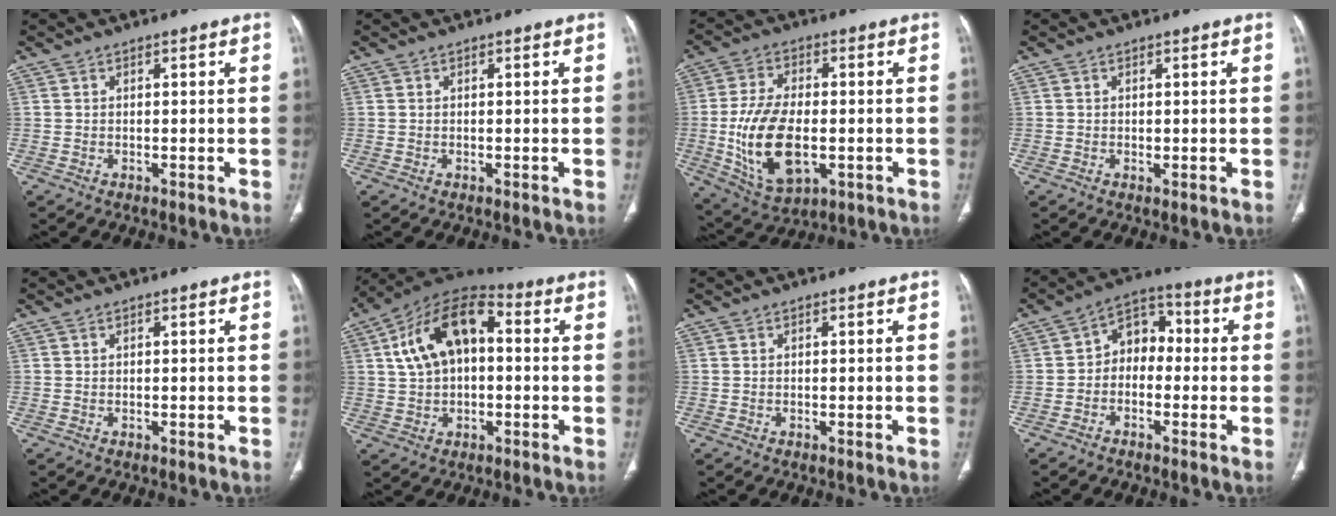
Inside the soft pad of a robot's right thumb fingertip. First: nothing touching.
{"total": 0.0}
{"total": 15.7, "force": [-2.4, 8.6, 13.0], "torque": [-0.245, -0.002, -0.029]}
{"total": 0.6, "force": [0.0, 0.4, 0.4], "torque": [-0.010, -0.003, 0.002]}
{"total": 0.0}
{"total": 15.2, "force": [2.5, 9.1, 12.0], "torque": [-0.198, 0.035, 0.033]}
{"total": 0.0}
{"total": 7.5, "force": [-0.7, 5.6, 5.0], "torque": [-0.044, 0.035, -0.029]}